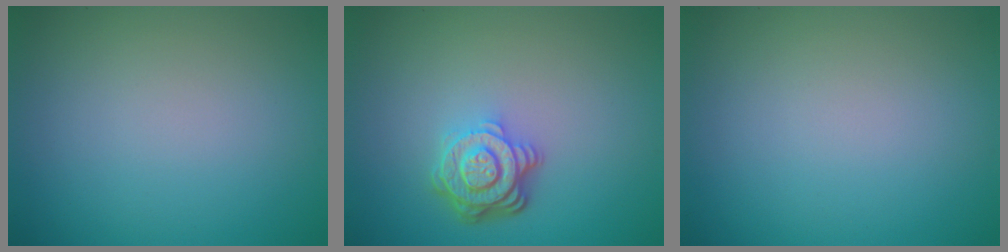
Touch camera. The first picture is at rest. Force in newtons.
{"total": 4.4, "press": 3.3, "slide": 2.9}
{"total": 0.0}